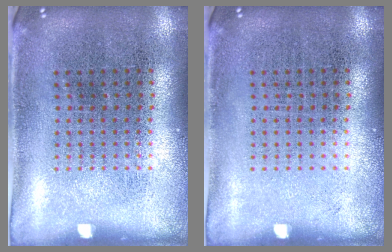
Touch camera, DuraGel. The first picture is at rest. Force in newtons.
{"total": 0.0}